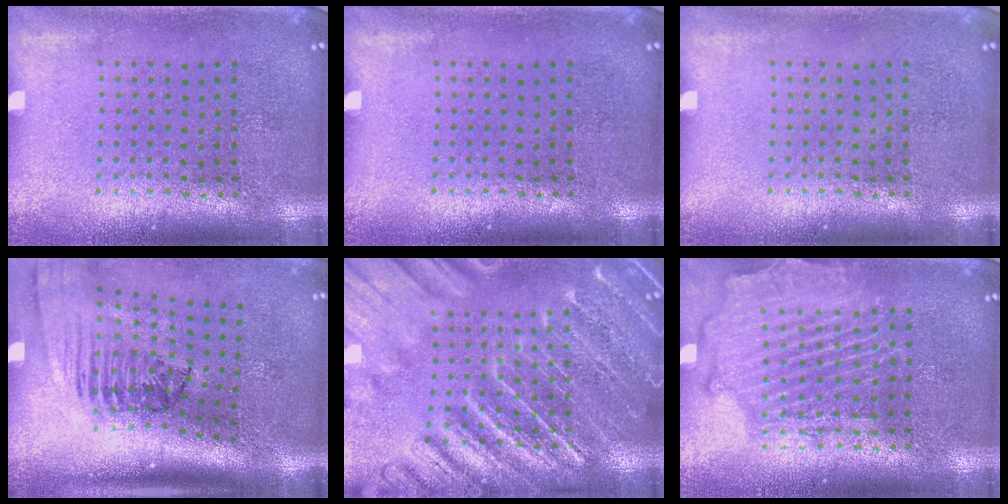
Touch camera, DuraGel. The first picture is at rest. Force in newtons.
{"total": 0.0}
{"total": 0.0}
{"total": 2.4, "press": 1.7, "slide": 1.7}
{"total": 5.5, "press": 5.4, "slide": 0.7}
{"total": 2.4, "press": 2.2, "slide": 0.8}